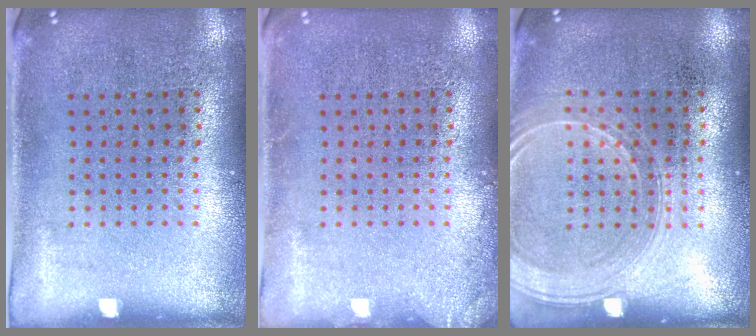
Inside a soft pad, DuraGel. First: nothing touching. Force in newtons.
{"total": 1.1, "press": 1.0, "slide": 0.2}
{"total": 1.5, "press": 1.5, "slide": 0.4}